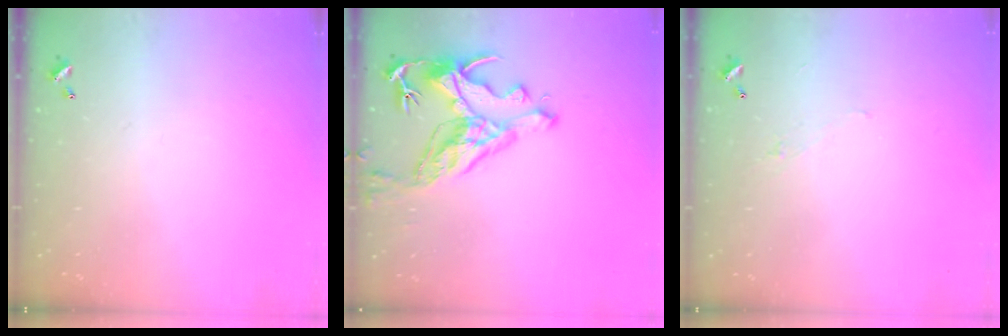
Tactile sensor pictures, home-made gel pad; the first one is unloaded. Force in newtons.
{"total": 7.8, "press": 7.7, "slide": 1.4}
{"total": 2.0, "press": 1.9, "slide": 0.5}